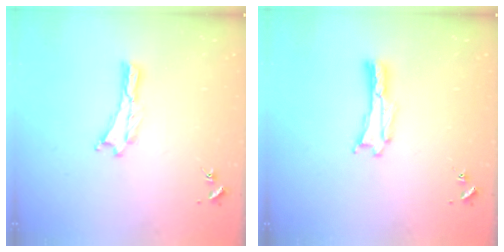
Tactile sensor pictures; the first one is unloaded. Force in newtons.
{"total": 0.0}